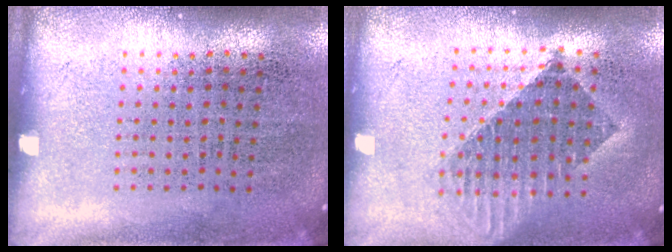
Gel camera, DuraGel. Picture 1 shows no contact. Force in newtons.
{"total": 1.6, "press": 1.3, "slide": 0.9}